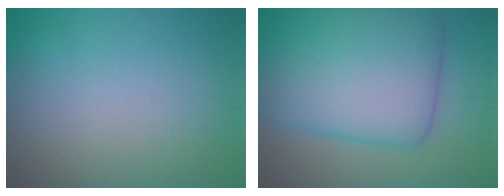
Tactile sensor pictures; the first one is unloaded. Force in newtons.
{"total": 10.5, "press": 10.5, "slide": 0.1}